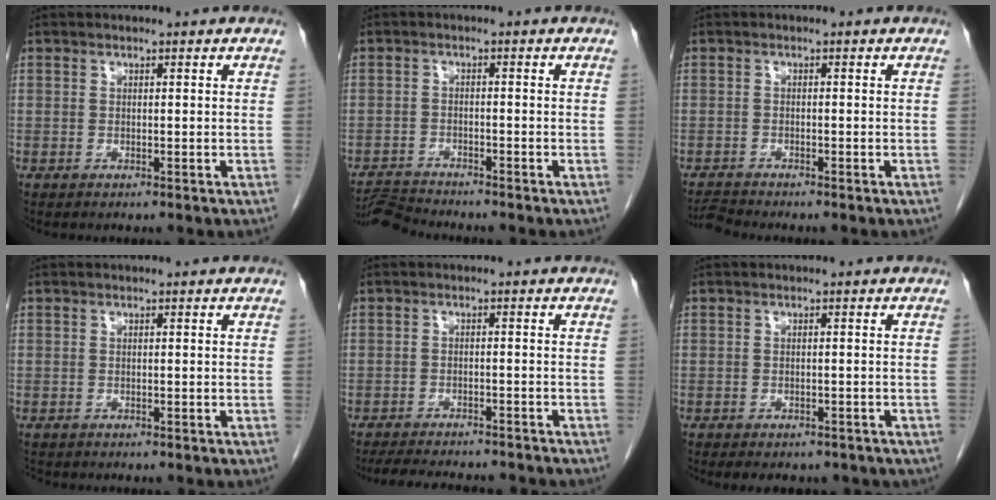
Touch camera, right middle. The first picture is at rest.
{"total": 4.1, "force": [-4.1, -0.8, -0.2], "torque": [0.004, -0.016, -0.072]}
{"total": 2.0, "force": [-1.9, -0.7, 0.0], "torque": [-0.005, -0.014, -0.035]}
{"total": 0.7, "force": [-0.6, 0.2, 0.1], "torque": [-0.007, -0.002, -0.013]}
{"total": 12.0, "force": [-10.9, 2.1, 4.6], "torque": [-0.071, -0.007, -0.138]}
{"total": 7.9, "force": [-6.3, 3.7, 3.2], "torque": [-0.040, 0.003, -0.064]}